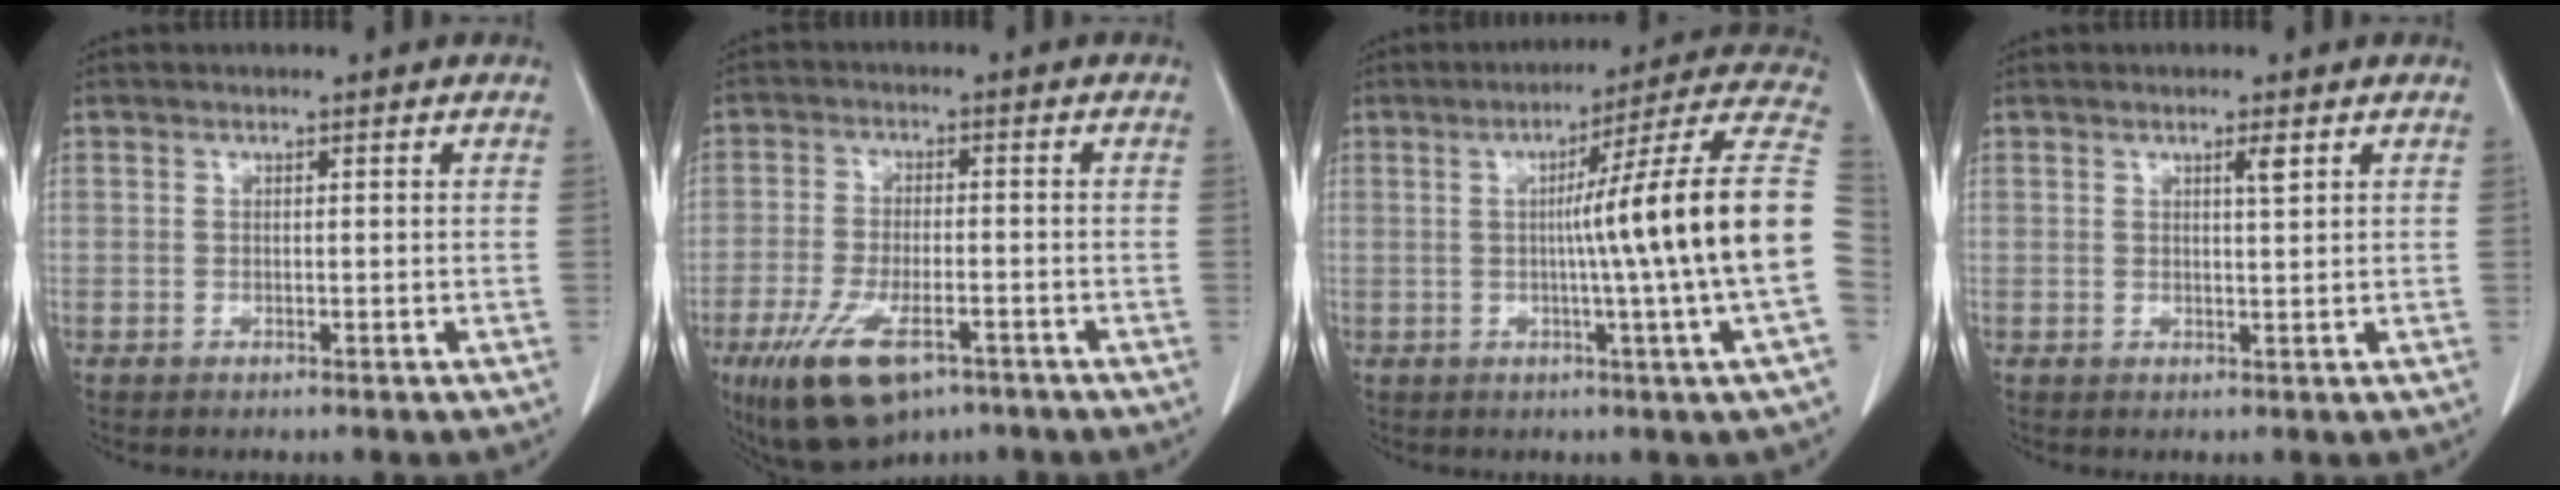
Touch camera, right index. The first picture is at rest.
{"total": 11.3, "force": [-6.8, 4.2, 8.1], "torque": [-0.156, -0.015, -0.110]}
{"total": 18.4, "force": [-0.7, -3.1, 18.1], "torque": [-0.213, 0.009, -0.023]}
{"total": 1.6, "force": [0.9, 0.0, 1.4], "torque": [-0.024, -0.004, 0.013]}